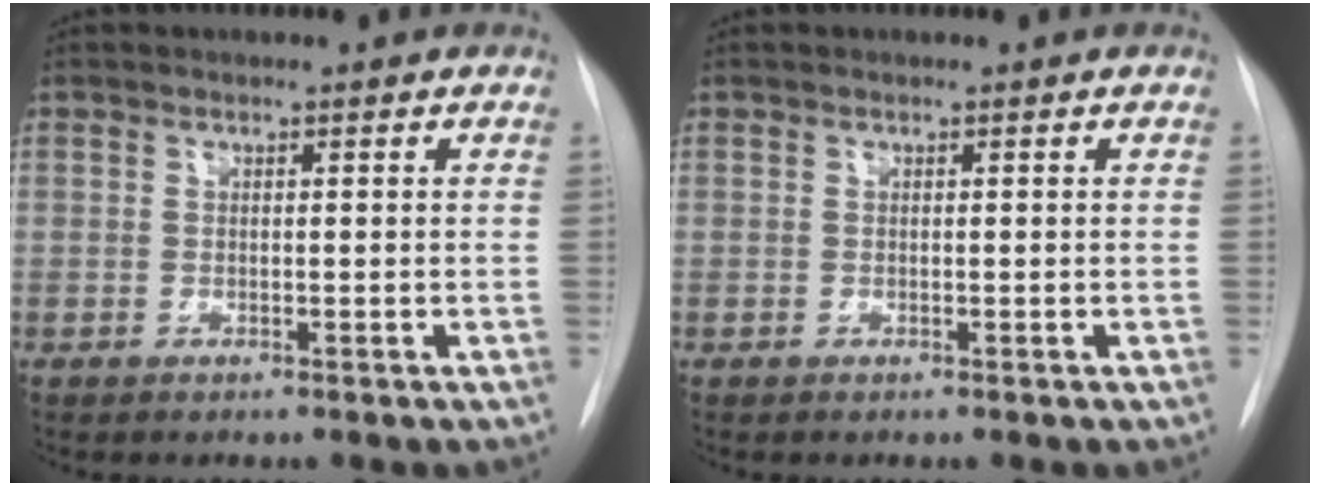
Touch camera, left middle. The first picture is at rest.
{"total": 0.0}